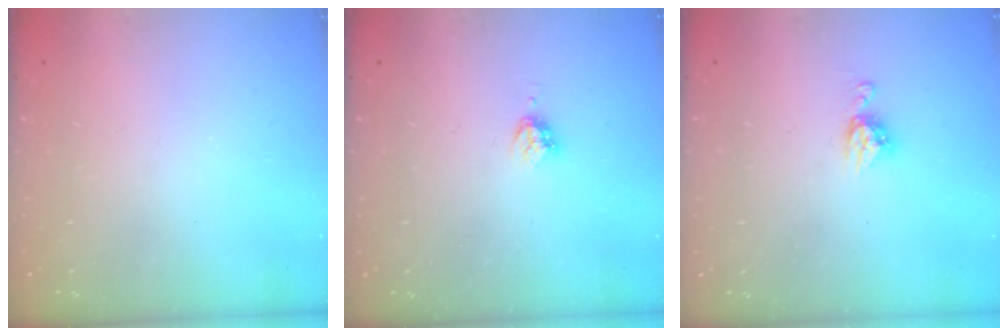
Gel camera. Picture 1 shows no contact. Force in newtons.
{"total": 3.8, "press": 3.8, "slide": 0.6}
{"total": 6.3, "press": 6.3, "slide": 0.5}